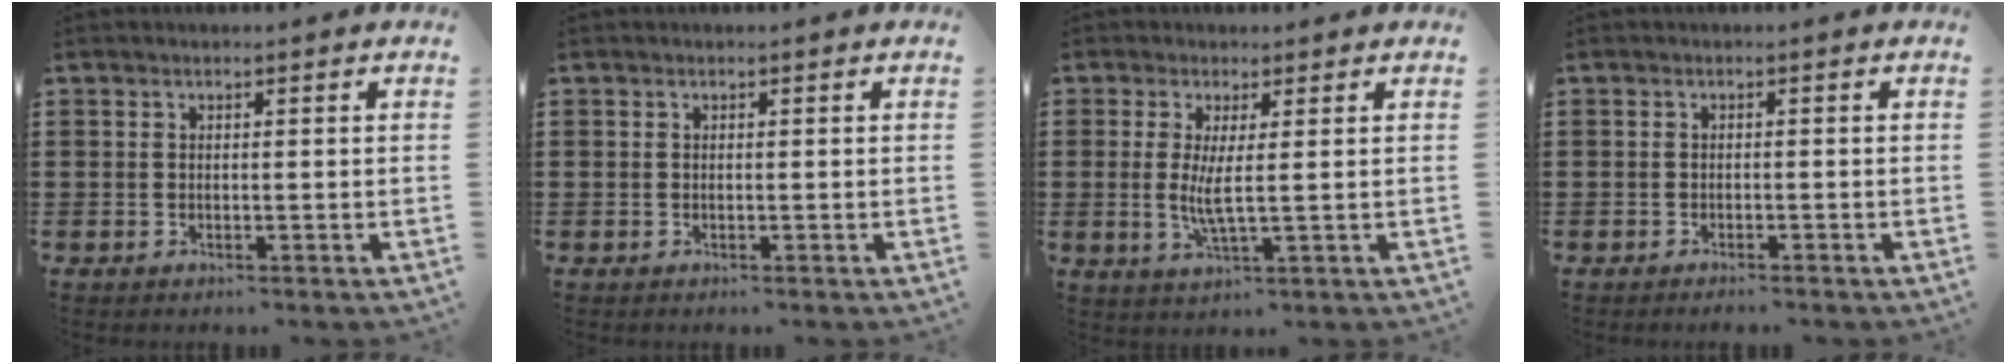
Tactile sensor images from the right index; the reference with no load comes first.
{"total": 0.0}
{"total": 4.1, "force": [0.4, 0.4, 4.1], "torque": [-0.083, -0.008, 0.004]}
{"total": 0.7, "force": [-0.7, 0.0, 0.1], "torque": [-0.004, -0.001, -0.015]}